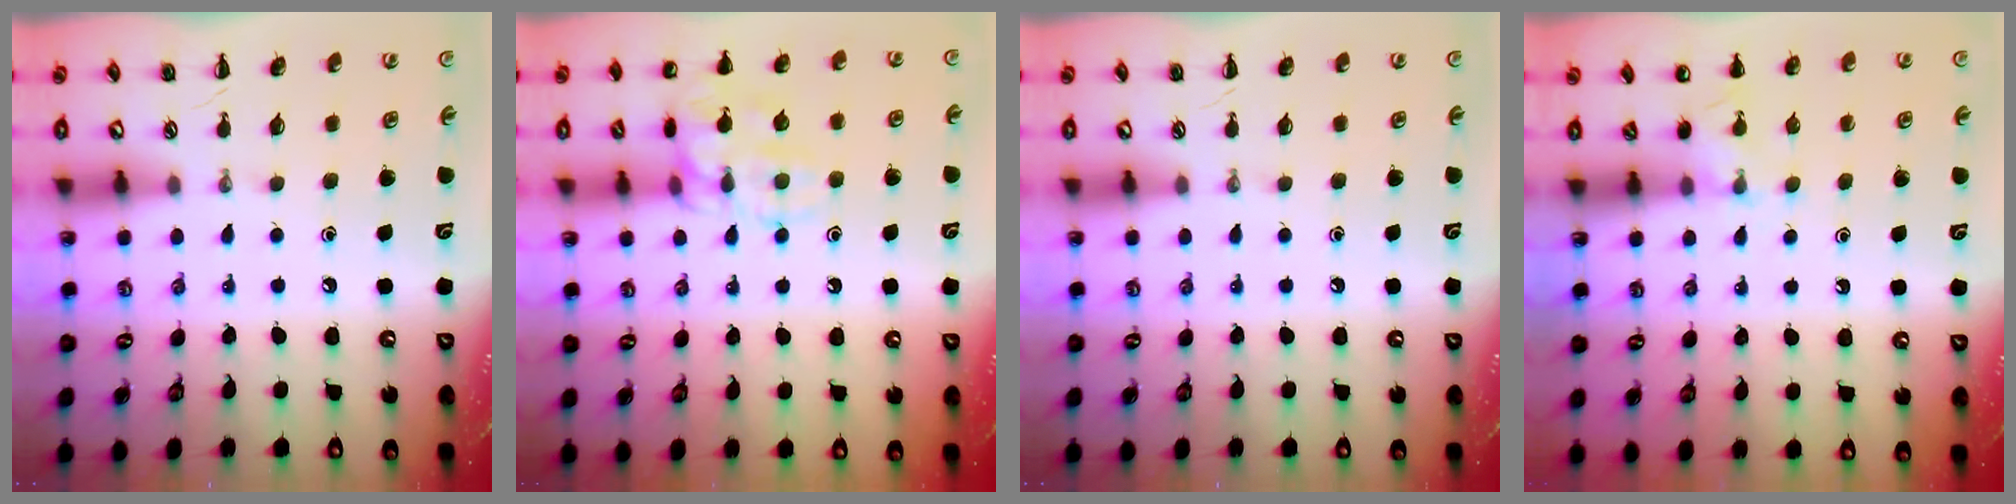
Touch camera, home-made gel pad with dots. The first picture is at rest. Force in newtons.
{"total": 13.3, "press": 13.3, "slide": 0.4}
{"total": 0.0}
{"total": 5.8, "press": 5.5, "slide": 1.9}